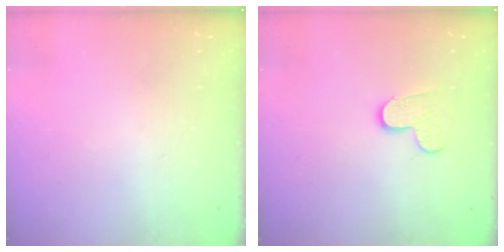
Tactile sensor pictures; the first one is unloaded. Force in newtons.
{"total": 4.8, "press": 4.8, "slide": 0.5}